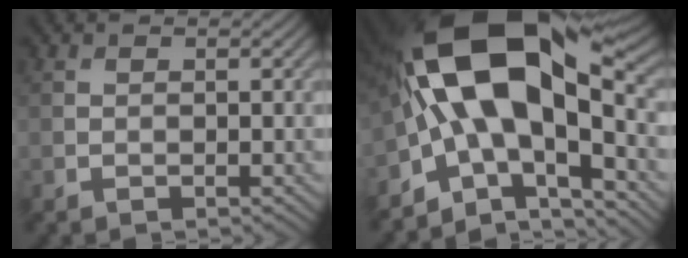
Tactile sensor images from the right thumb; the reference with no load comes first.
{"total": 18.6, "force": [-0.5, 9.4, 16.1], "torque": [-0.287, 0.013, -0.012]}